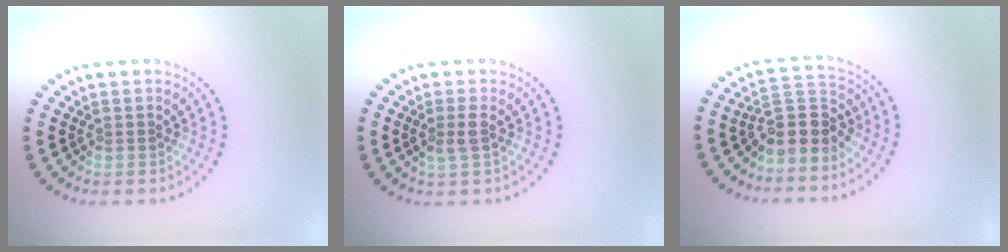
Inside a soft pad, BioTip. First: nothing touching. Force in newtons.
{"total": 1.5, "press": 1.3, "slide": 0.7}
{"total": 3.9, "press": 3.3, "slide": 1.9}